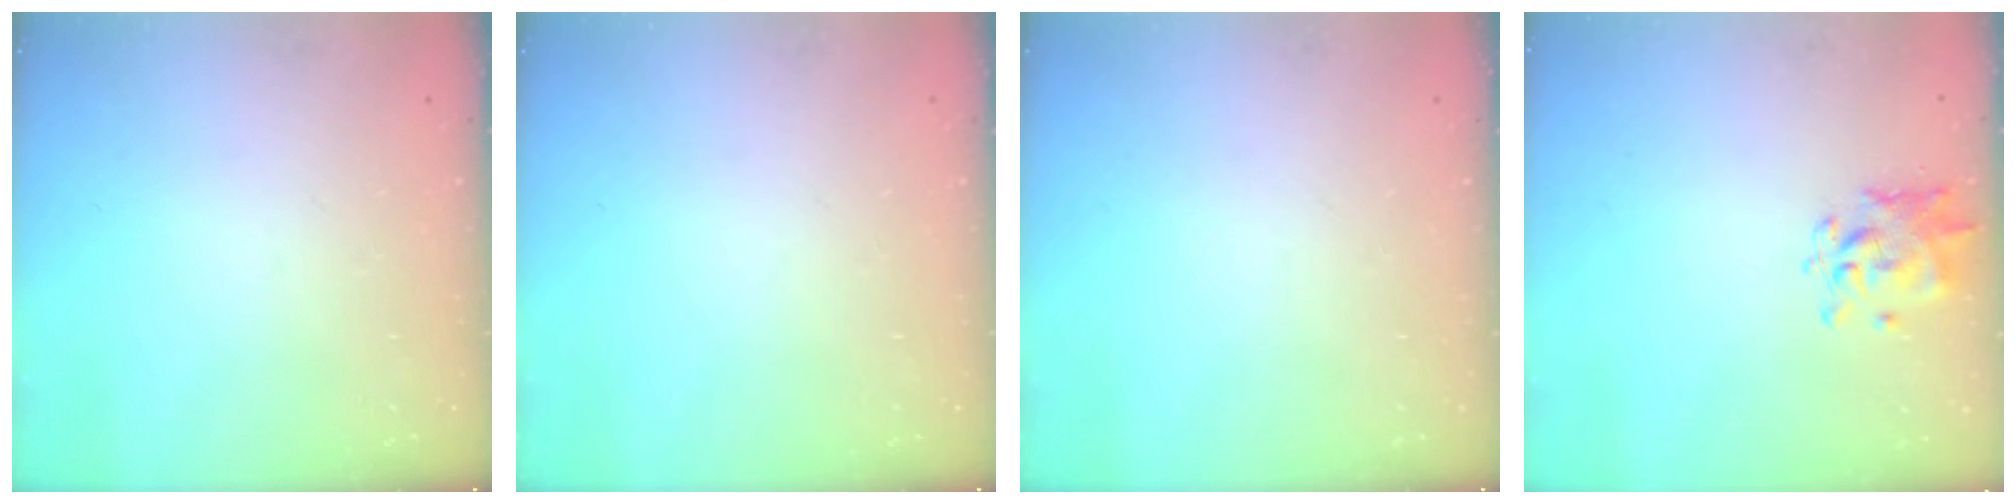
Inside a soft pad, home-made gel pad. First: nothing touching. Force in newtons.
{"total": 0.0}
{"total": 0.0}
{"total": 1.3, "press": 1.2, "slide": 0.4}